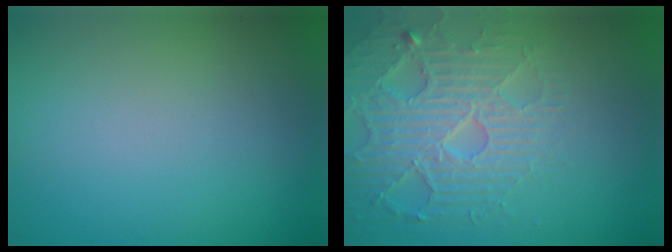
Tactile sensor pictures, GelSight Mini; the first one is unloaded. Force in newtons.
{"total": 4.5, "press": 4.5, "slide": 0.6}